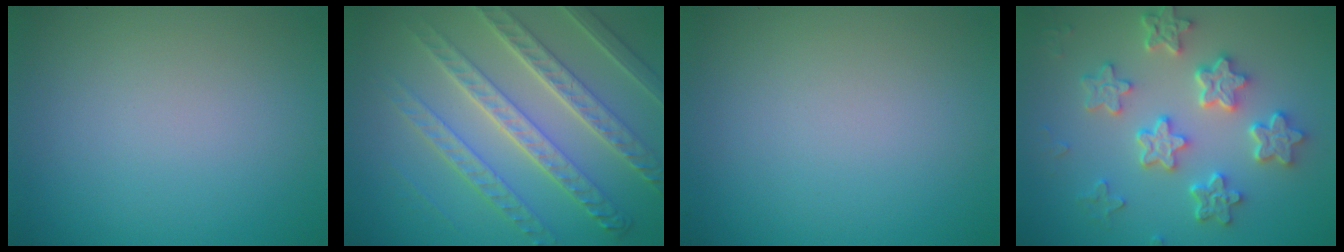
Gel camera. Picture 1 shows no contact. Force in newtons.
{"total": 6.2, "press": 5.6, "slide": 2.7}
{"total": 0.0}
{"total": 5.9, "press": 5.0, "slide": 3.2}